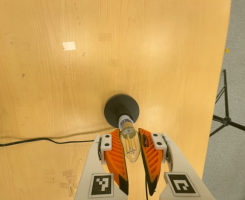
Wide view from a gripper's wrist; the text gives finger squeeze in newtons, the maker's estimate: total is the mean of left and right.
{"total": 20.7, "left": 24.2, "right": 17.3}